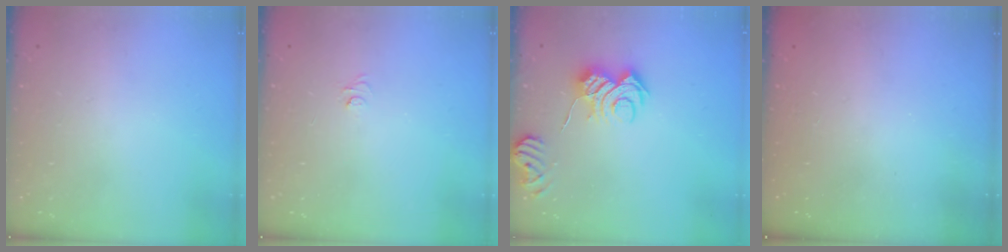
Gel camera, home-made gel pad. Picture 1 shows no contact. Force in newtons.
{"total": 4.0, "press": 4.0, "slide": 0.4}
{"total": 8.5, "press": 8.5, "slide": 0.7}
{"total": 2.3, "press": 2.2, "slide": 0.8}